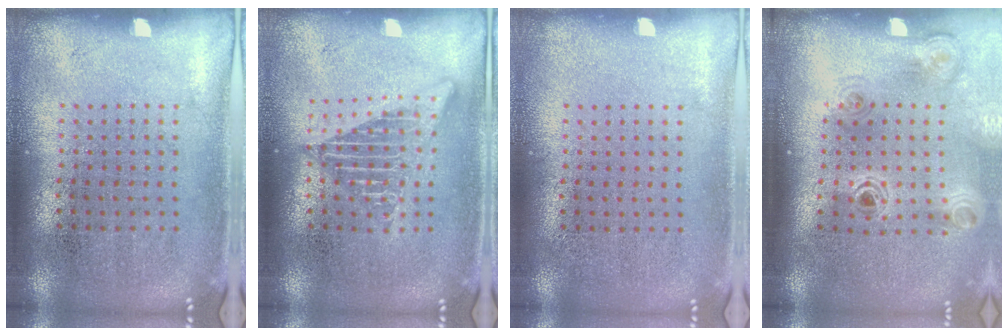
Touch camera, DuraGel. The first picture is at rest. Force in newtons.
{"total": 2.7, "press": 2.7, "slide": 0.3}
{"total": 0.0}
{"total": 1.2, "press": 1.2, "slide": 0.3}